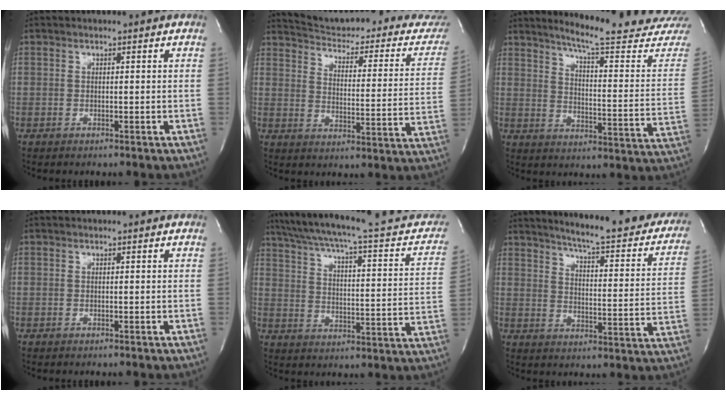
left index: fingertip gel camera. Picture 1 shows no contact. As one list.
[{"total": 24.7, "force": [22.8, 4.6, 8.3], "torque": [-0.112, -0.082, 0.267]}, {"total": 21.0, "force": [19.5, -0.4, 7.7], "torque": [-0.109, -0.119, 0.234]}, {"total": 0.0}, {"total": 24.8, "force": [21.5, 3.3, 12.0], "torque": [-0.179, -0.023, 0.277]}, {"total": 23.7, "force": [20.1, 3.6, 12.0], "torque": [-0.159, -0.064, 0.231]}]